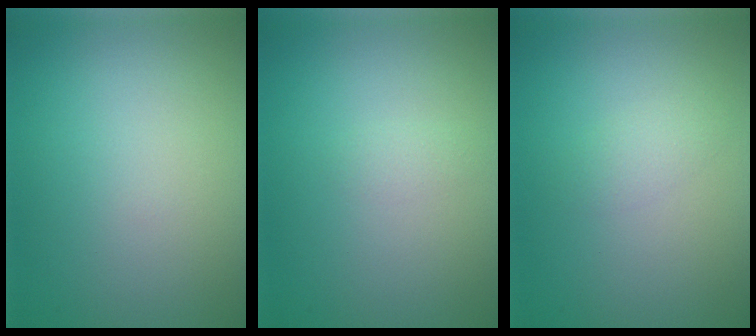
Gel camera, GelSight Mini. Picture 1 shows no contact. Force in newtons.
{"total": 0.7, "press": 0.7, "slide": 0.0}
{"total": 1.1, "press": 1.1, "slide": 0.0}